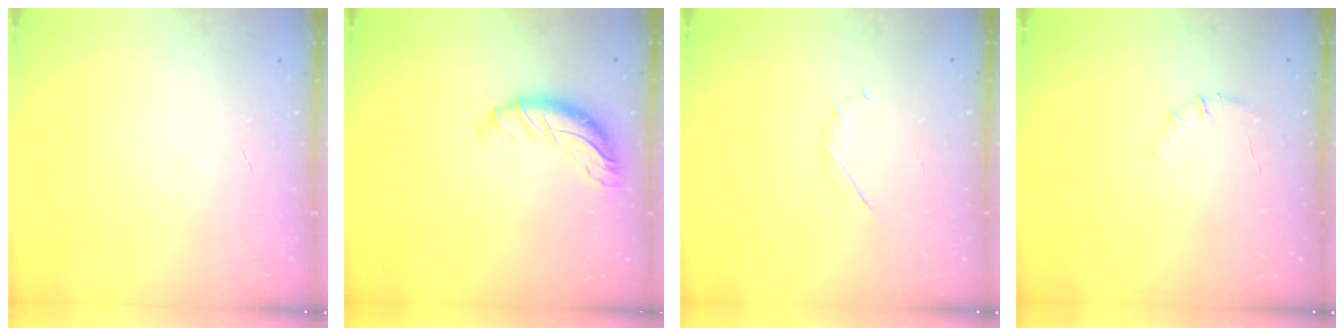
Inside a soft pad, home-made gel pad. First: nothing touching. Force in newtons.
{"total": 9.3, "press": 9.2, "slide": 1.4}
{"total": 2.0, "press": 2.0, "slide": 0.6}
{"total": 5.1, "press": 4.9, "slide": 1.6}